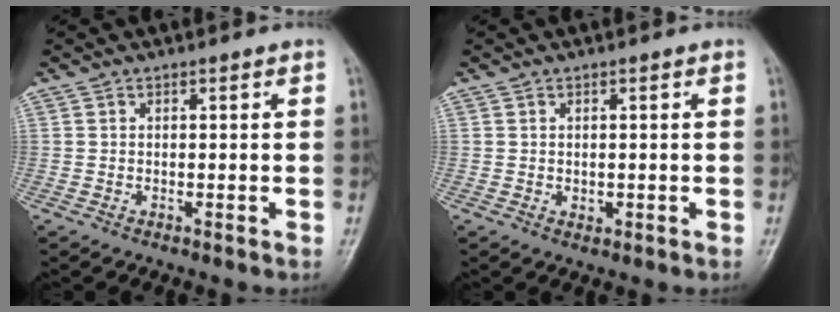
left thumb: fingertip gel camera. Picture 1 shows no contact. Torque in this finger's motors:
{"motor_torque": [-0.06, 0.02, 0.32, -0.09, 0.00]}